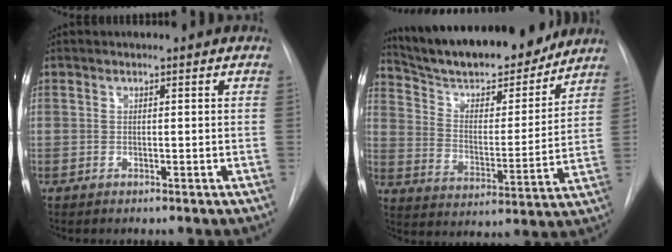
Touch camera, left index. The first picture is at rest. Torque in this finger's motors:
{"motor_torque": [0.12, -0.93, 0.34, 0.08]}